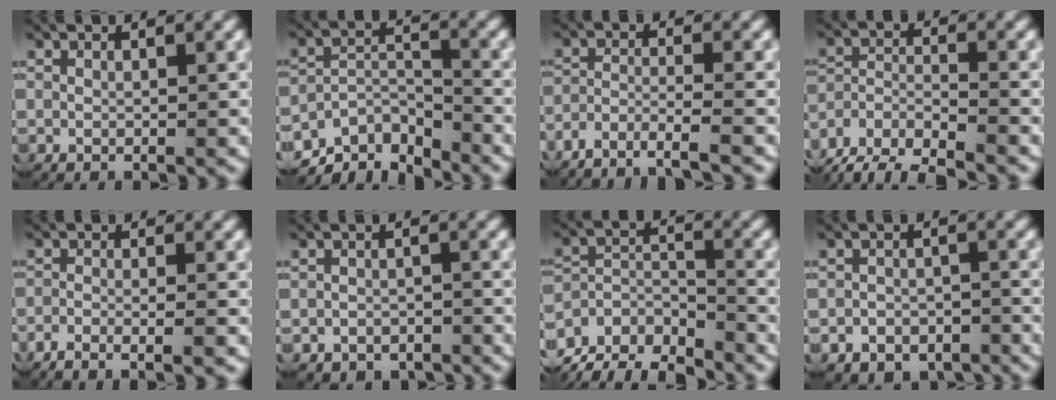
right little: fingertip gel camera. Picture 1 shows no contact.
{"total": 10.7, "force": [-7.5, 6.0, 4.8], "torque": [-0.078, -0.031, -0.121]}
{"total": 6.9, "force": [-6.1, 1.9, 2.7], "torque": [-0.055, -0.023, -0.093]}
{"total": 7.7, "force": [-4.9, 5.5, 2.3], "torque": [-0.061, -0.021, -0.091]}
{"total": 3.6, "force": [-2.9, 0.7, 2.0], "torque": [-0.041, -0.003, -0.050]}
{"total": 2.8, "force": [-2.4, 1.5, 0.1], "torque": [0.007, -0.008, -0.042]}
{"total": 12.4, "force": [-8.8, 7.2, 5.0], "torque": [-0.092, -0.049, -0.134]}
{"total": 5.3, "force": [-4.2, 3.2, 0.6], "torque": [0.008, -0.009, -0.073]}